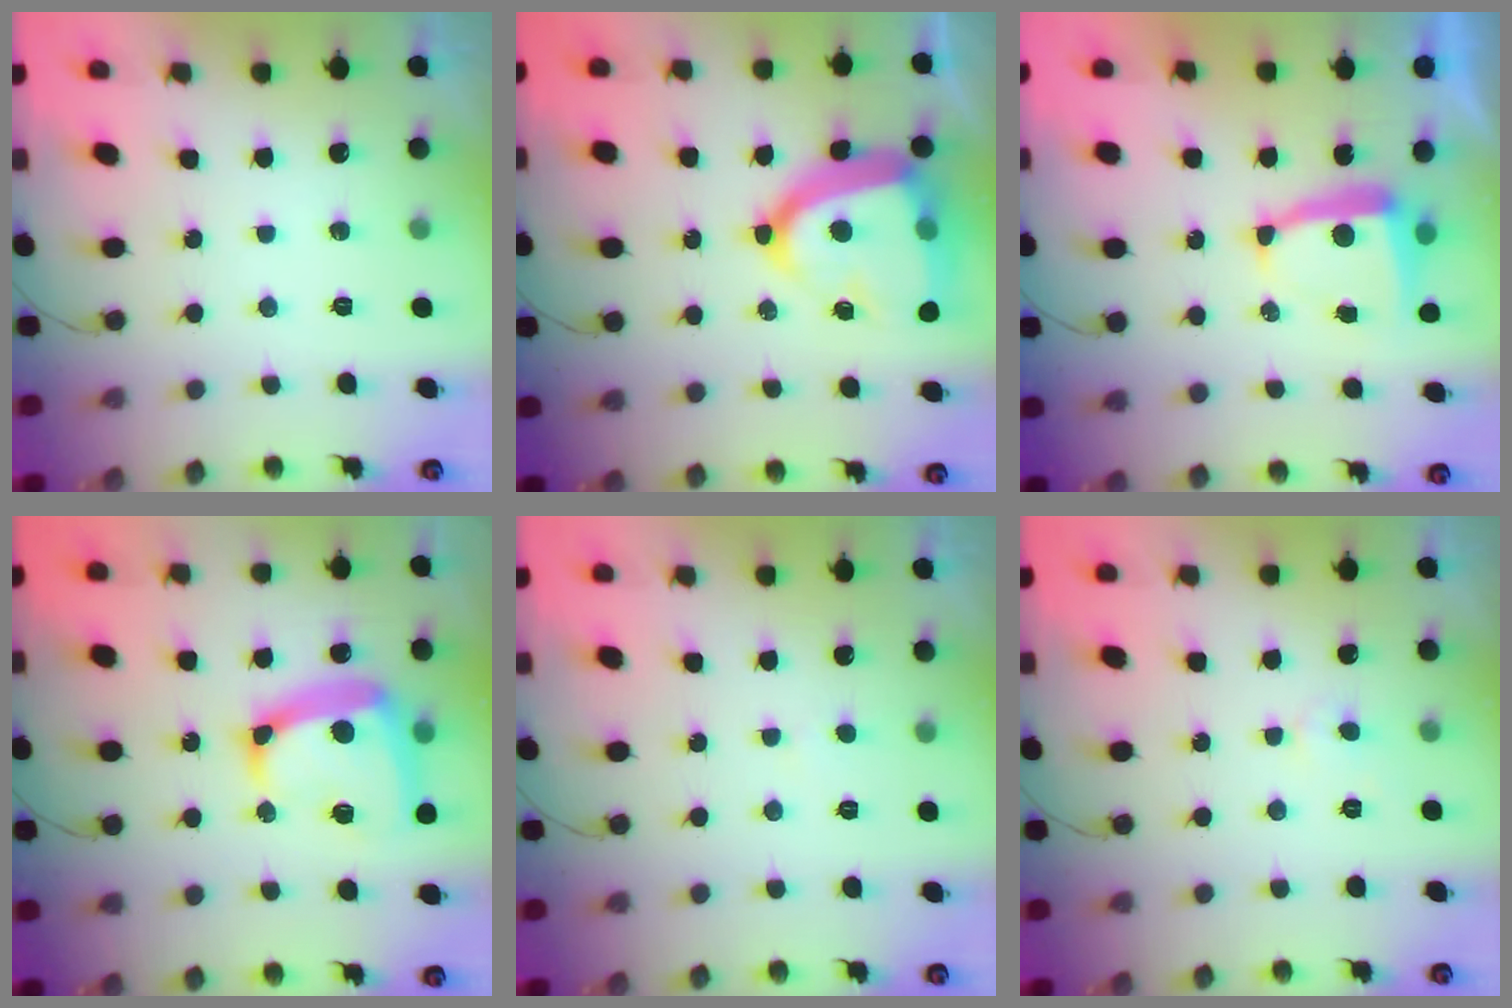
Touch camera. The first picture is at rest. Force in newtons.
{"total": 21.2, "press": 21.1, "slide": 2.0}
{"total": 7.0, "press": 7.0, "slide": 0.6}
{"total": 15.7, "press": 15.5, "slide": 2.2}
{"total": 1.8, "press": 1.8, "slide": 0.2}
{"total": 2.3, "press": 2.3, "slide": 0.1}